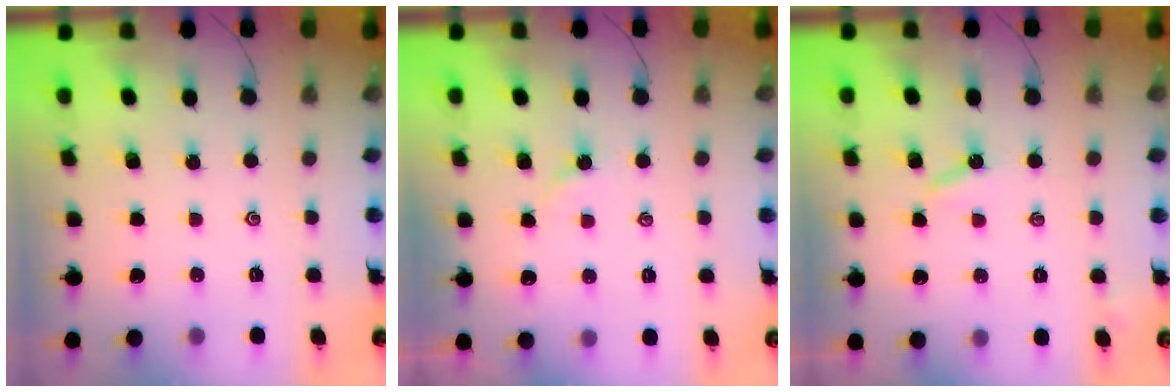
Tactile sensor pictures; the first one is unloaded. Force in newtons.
{"total": 3.8, "press": 3.8, "slide": 0.4}
{"total": 4.4, "press": 4.3, "slide": 0.5}